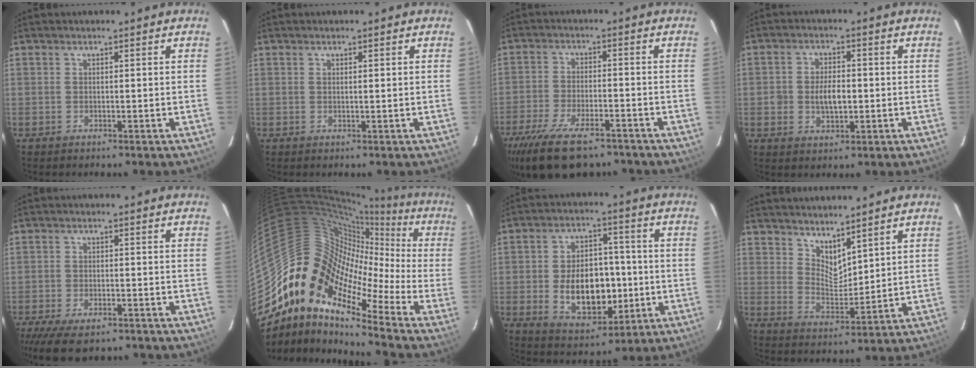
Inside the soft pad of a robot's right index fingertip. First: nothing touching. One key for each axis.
{"total": 0.7, "fx": 0.3, "fy": -0.1, "fz": 0.6, "tx": -0.012, "ty": 0.001, "tz": 0.006}
{"total": 16.0, "fx": -11.9, "fy": 5.8, "fz": 9.1, "tx": -0.199, "ty": -0.039, "tz": -0.197}
{"total": 5.5, "fx": -0.5, "fy": 3.3, "fz": 4.4, "tx": -0.081, "ty": 0.003, "tz": -0.007}
{"total": 9.8, "fx": -7.6, "fy": 3.4, "fz": 5.2, "tx": -0.126, "ty": -0.030, "tz": -0.128}
{"total": 11.1, "fx": -4.4, "fy": 7.1, "fz": 7.4, "tx": -0.090, "ty": 0.016, "tz": -0.113}
{"total": 13.9, "fx": -2.2, "fy": 8.7, "fz": 10.6, "tx": -0.200, "ty": 0.011, "tz": -0.013}
{"total": 6.0, "fx": 5.1, "fy": 2.2, "fz": 2.3, "tx": -0.031, "ty": -0.006, "tz": 0.095}